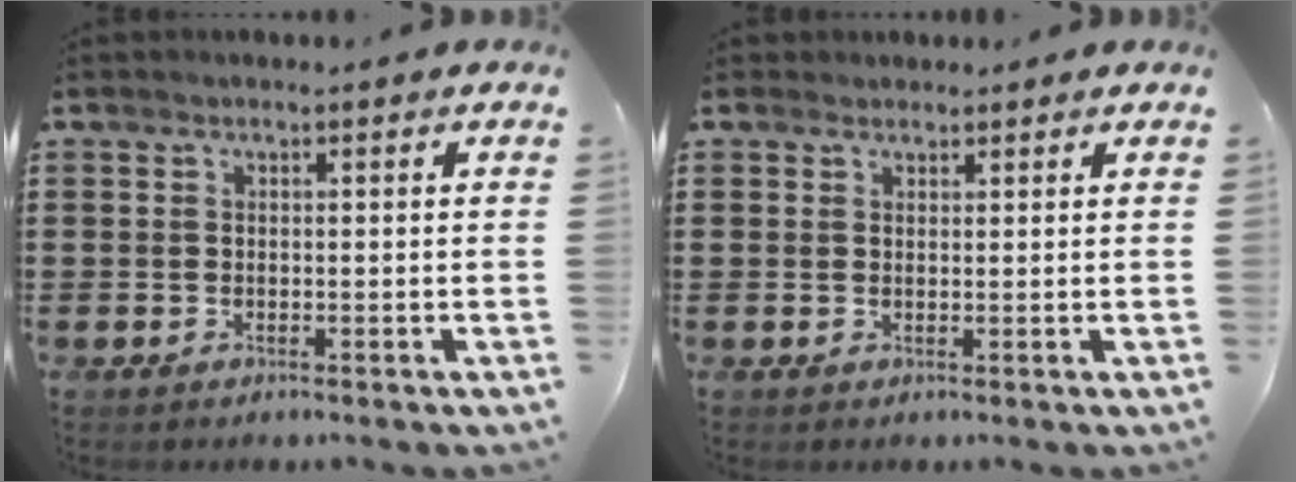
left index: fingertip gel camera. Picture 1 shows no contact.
{"total": 1.3, "force": [1.2, 0.5, 0.0], "torque": [-0.003, 0.004, 0.024]}